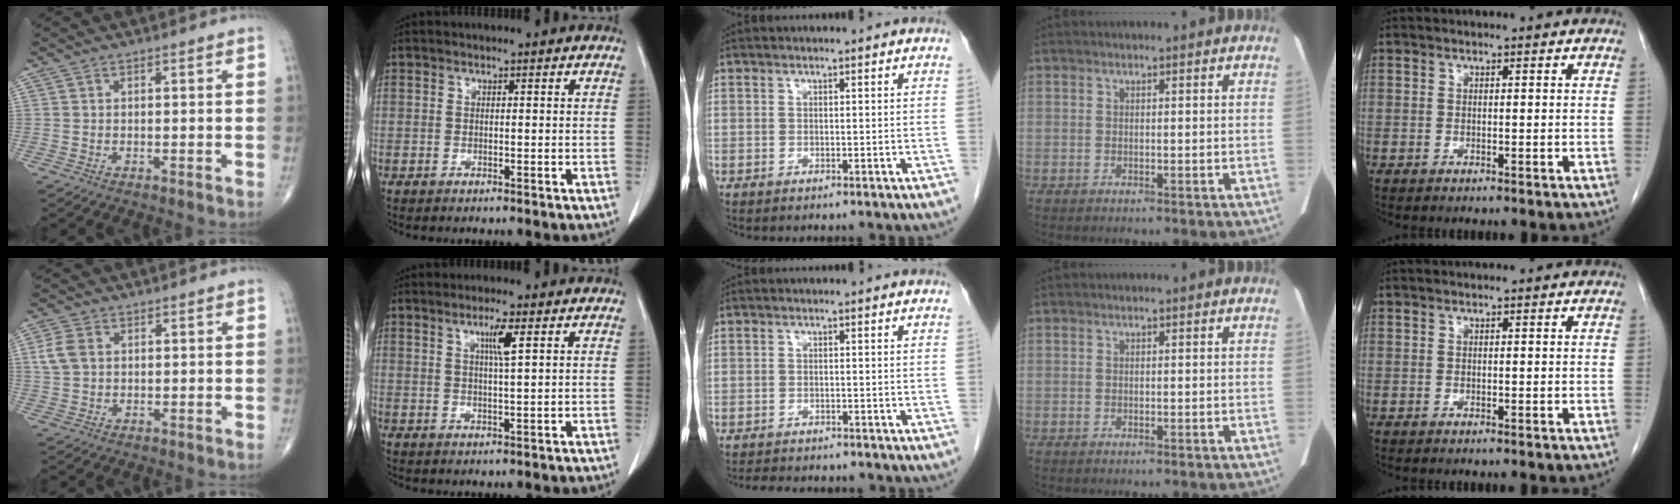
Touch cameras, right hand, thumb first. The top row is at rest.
{"thumb": {"total": 4.2, "force": [0.9, 3.0, 2.8], "torque": [-0.063, 0.006, 0.018]}, "index": {"total": 3.4, "force": [1.4, -0.3, 3.1], "torque": [-0.058, -0.003, 0.025]}, "middle": {"total": 6.4, "force": [-5.8, 1.8, 2.1], "torque": [-0.031, -0.003, -0.079]}}